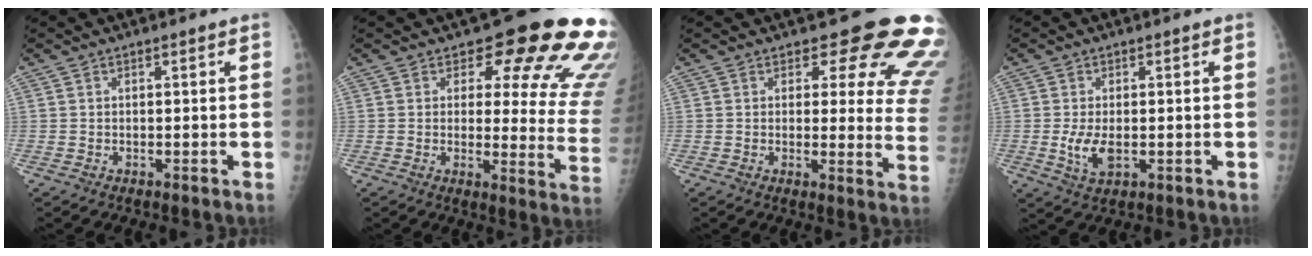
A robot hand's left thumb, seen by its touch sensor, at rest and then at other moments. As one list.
[{"total": 18.0, "force": [12.4, 6.9, 11.2], "torque": [-0.080, -0.081, 0.128]}, {"total": 14.9, "force": [11.8, 5.8, 7.0], "torque": [-0.021, -0.092, 0.103]}, {"total": 5.3, "force": [-0.8, 2.9, 4.4], "torque": [-0.089, -0.008, -0.011]}]